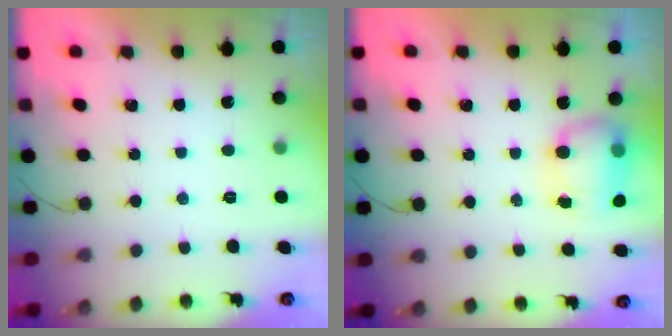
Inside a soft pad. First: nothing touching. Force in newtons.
{"total": 7.9, "press": 7.8, "slide": 0.6}